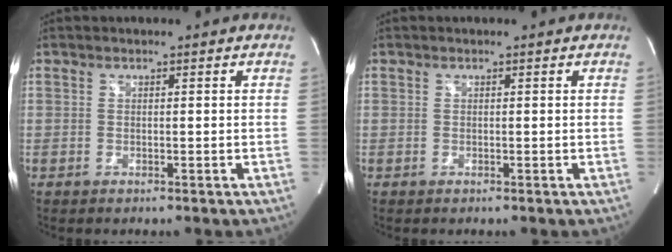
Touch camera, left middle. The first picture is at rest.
{"total": 0.0}